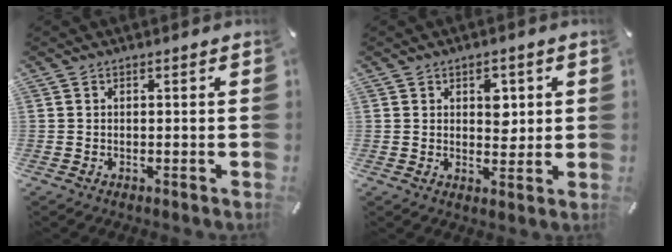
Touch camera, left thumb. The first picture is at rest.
{"total": 4.6, "force": [1.6, 3.3, 2.8], "torque": [-0.013, -0.011, 0.015]}